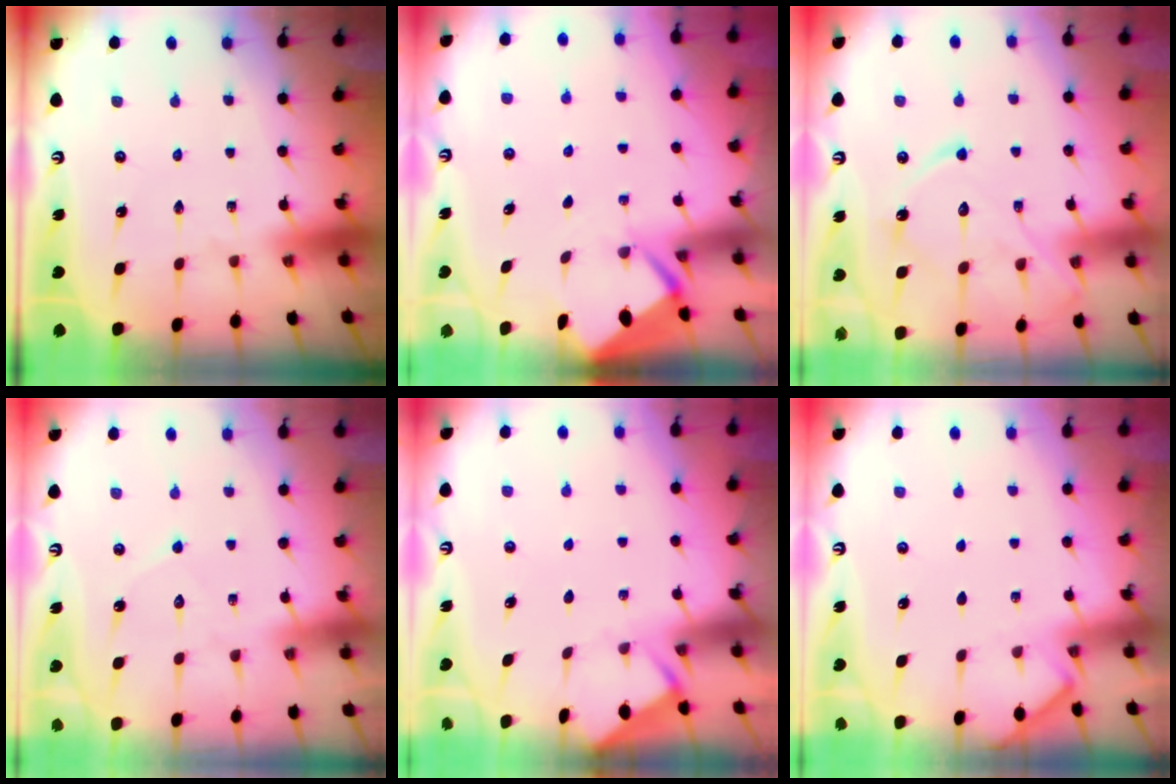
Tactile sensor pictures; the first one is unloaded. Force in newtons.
{"total": 2.7, "press": 2.6, "slide": 0.4}
{"total": 13.8, "press": 13.8, "slide": 1.2}
{"total": 5.2, "press": 5.1, "slide": 0.4}
{"total": 3.0, "press": 3.0, "slide": 0.2}
{"total": 2.8, "press": 2.8, "slide": 0.4}